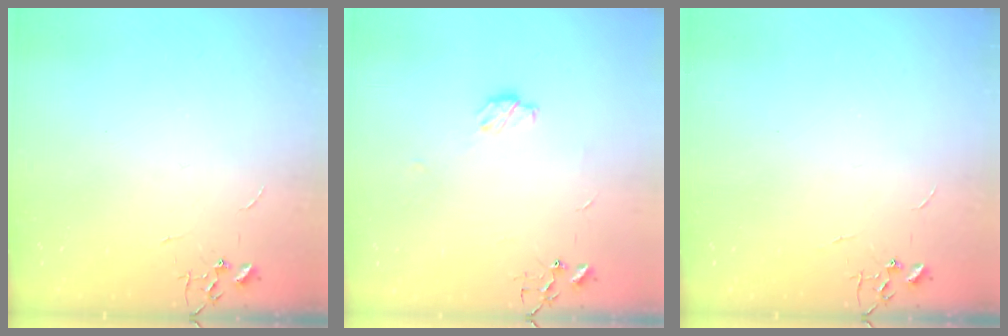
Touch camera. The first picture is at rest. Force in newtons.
{"total": 4.9, "press": 4.9, "slide": 0.3}
{"total": 0.0}